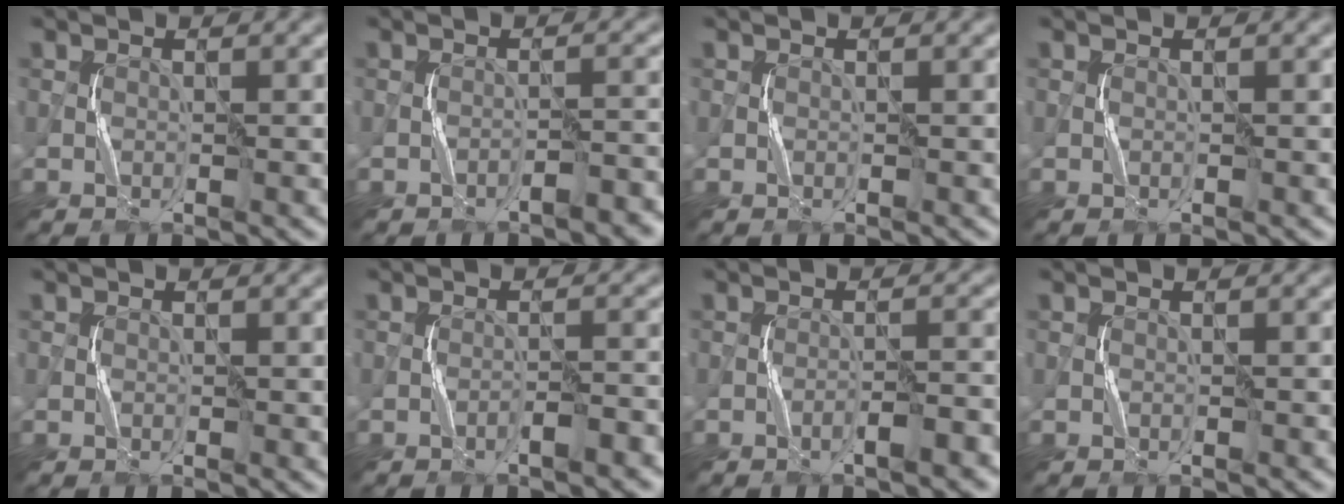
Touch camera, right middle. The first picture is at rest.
{"total": 2.0, "force": [-1.6, 0.3, 1.2], "torque": [-0.016, 0.010, -0.027]}
{"total": 0.0}
{"total": 0.0}
{"total": 0.0}
{"total": 1.7, "force": [-1.1, 0.2, 1.3], "torque": [-0.019, 0.010, -0.020]}
{"total": 2.5, "force": [-1.4, 0.4, 2.0], "torque": [-0.031, 0.011, -0.026]}
{"total": 0.0}